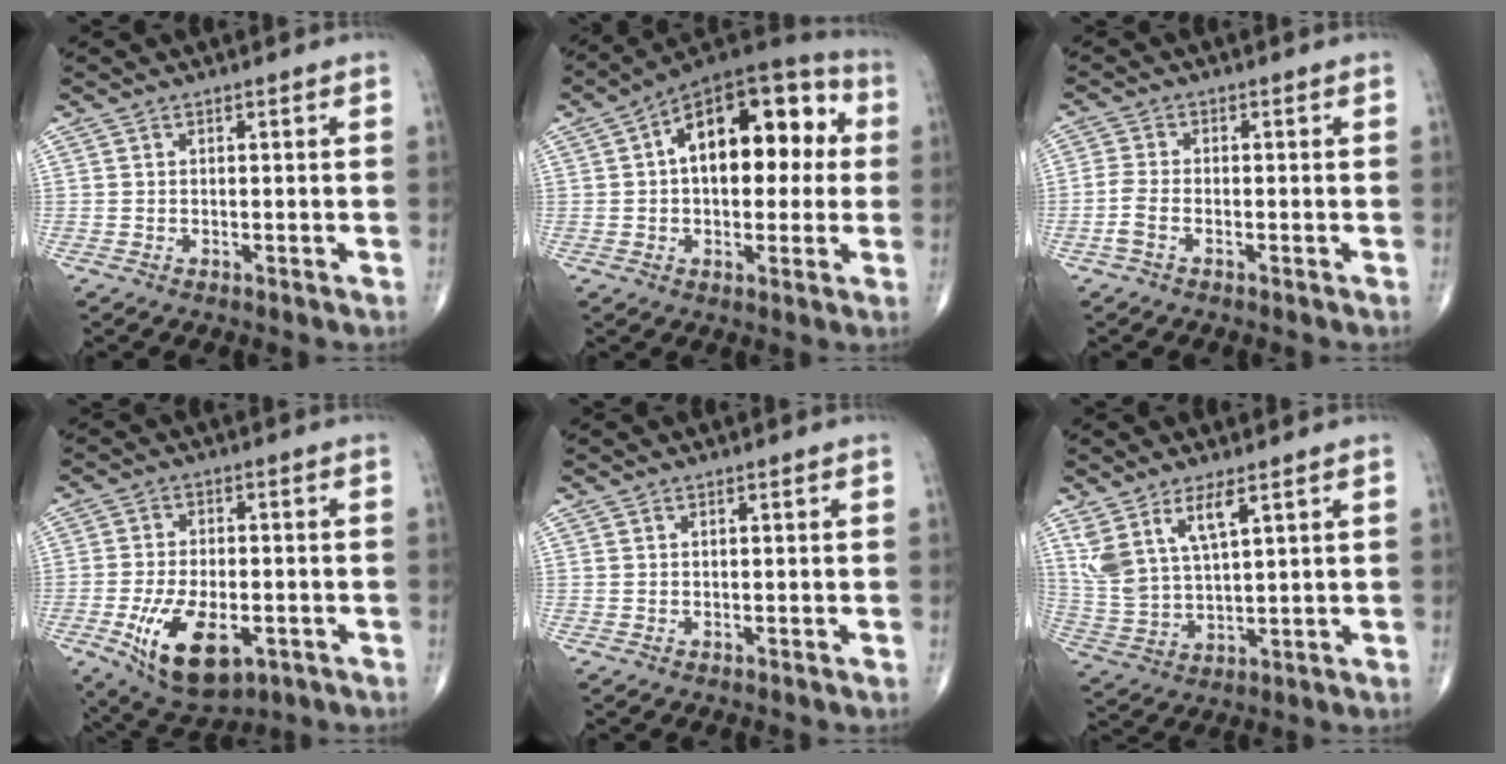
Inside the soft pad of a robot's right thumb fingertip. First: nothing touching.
{"total": 20.0, "force": [3.3, 11.0, 16.3], "torque": [-0.205, 0.036, 0.036]}
{"total": 3.1, "force": [-1.4, 1.4, 2.4], "torque": [-0.064, 0.009, -0.034]}
{"total": 13.4, "force": [-4.7, 6.8, 10.6], "torque": [-0.176, 0.001, -0.065]}
{"total": 0.0}
{"total": 9.2, "force": [5.0, 3.2, 7.0], "torque": [-0.148, -0.023, 0.112]}